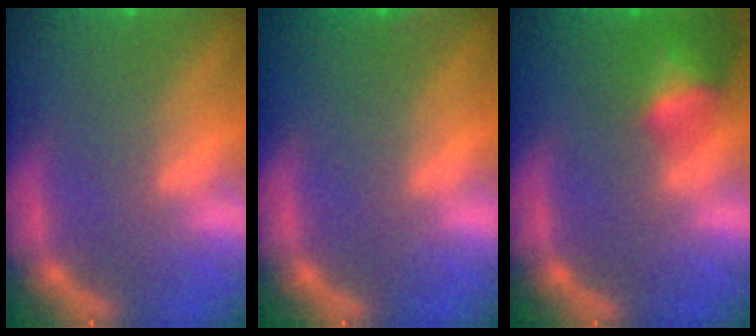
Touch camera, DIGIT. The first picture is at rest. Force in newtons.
{"total": 1.9}
{"total": 4.0}